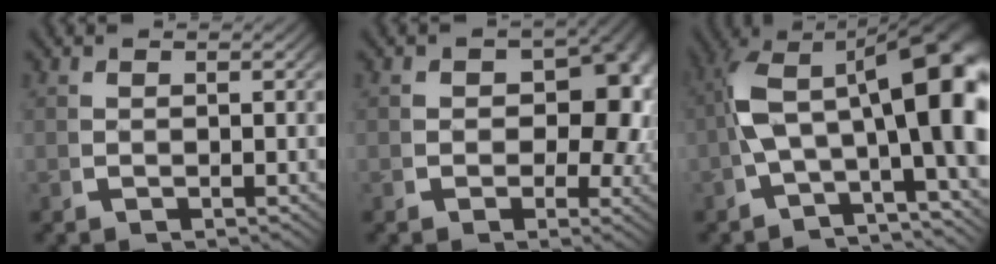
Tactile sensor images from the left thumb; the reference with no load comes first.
{"total": 8.0, "force": [0.0, 5.8, 5.5], "torque": [-0.080, -0.027, 0.003]}
{"total": 12.2, "force": [-1.3, 6.5, 10.2], "torque": [-0.174, -0.034, -0.012]}